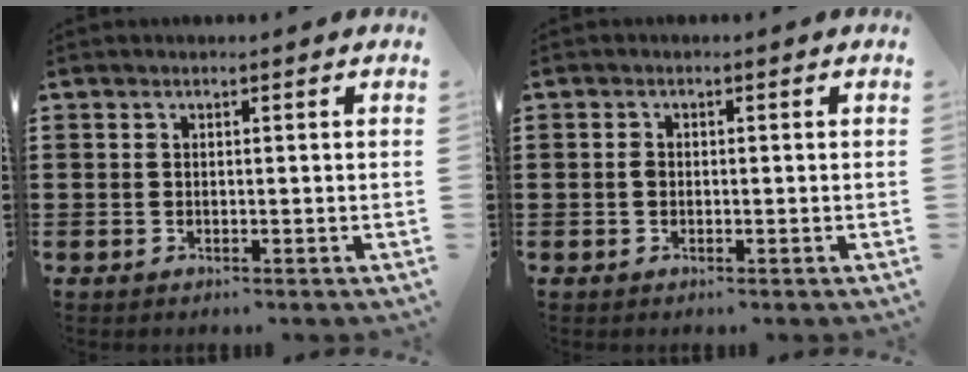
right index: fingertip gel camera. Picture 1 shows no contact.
{"total": 1.0, "force": [-0.2, 0.7, 0.7], "torque": [-0.017, 0.003, -0.005]}